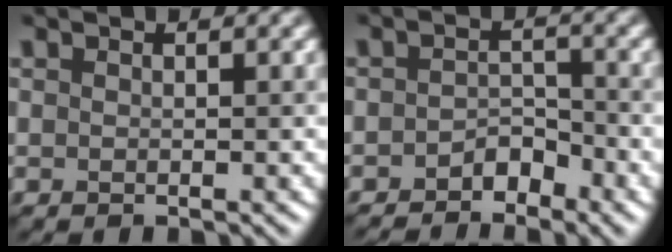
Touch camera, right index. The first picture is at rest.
{"total": 2.2, "force": [-2.0, 0.7, 0.5], "torque": [-0.017, 0.002, -0.036]}